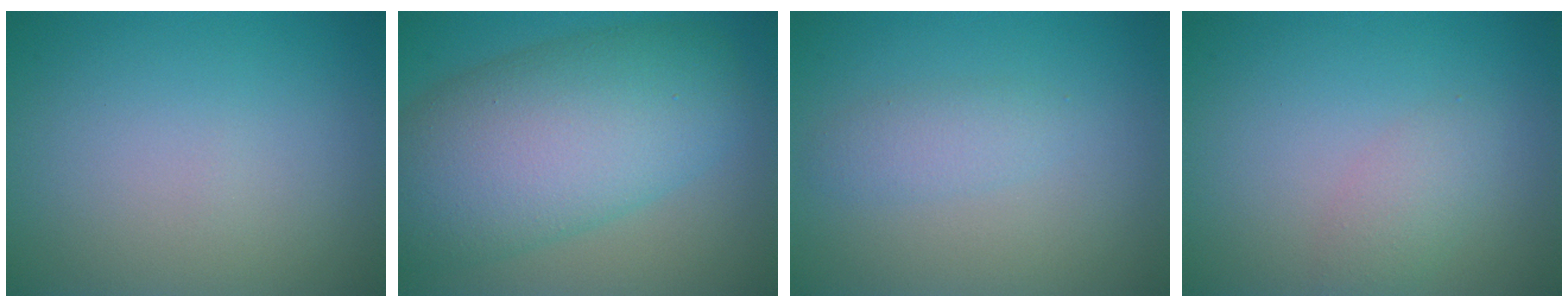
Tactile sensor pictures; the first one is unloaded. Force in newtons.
{"total": 11.1, "press": 11.1, "slide": 0.2}
{"total": 1.7, "press": 1.7, "slide": 0.0}
{"total": 1.8, "press": 1.8, "slide": 0.0}